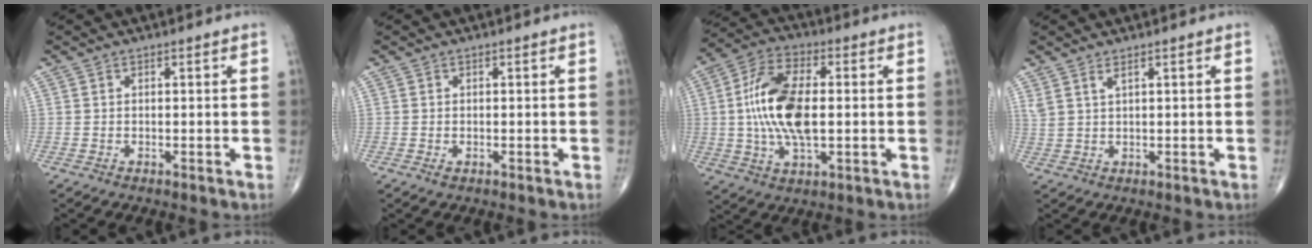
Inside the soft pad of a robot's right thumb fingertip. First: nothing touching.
{"total": 0.7, "force": [-0.2, 0.5, 0.5], "torque": [-0.010, 0.000, 0.001]}
{"total": 15.1, "force": [0.4, 7.3, 13.2], "torque": [-0.263, 0.011, 0.005]}
{"total": 2.4, "force": [1.6, 0.5, 1.7], "torque": [-0.039, -0.005, 0.039]}